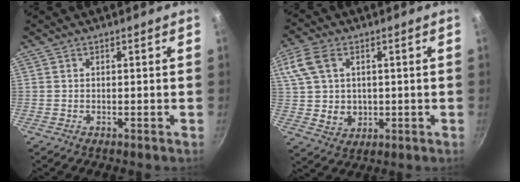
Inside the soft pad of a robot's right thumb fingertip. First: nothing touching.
{"total": 11.5, "force": [2.8, 8.7, 7.1], "torque": [-0.134, -0.002, 0.056]}